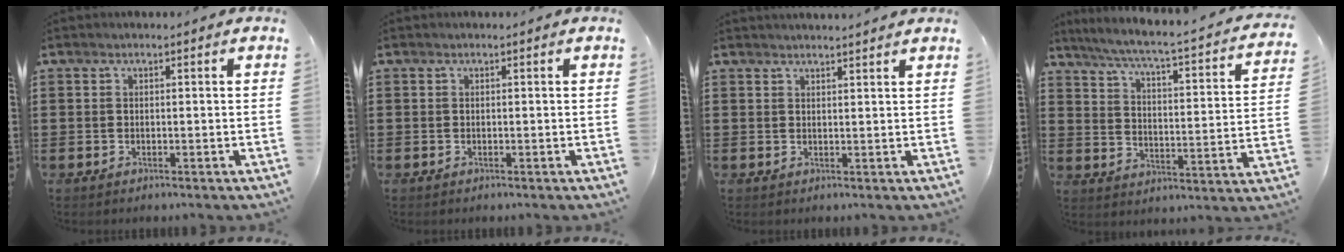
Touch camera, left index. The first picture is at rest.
{"total": 0.0}
{"total": 1.5, "force": [1.5, -0.1, 0.0], "torque": [-0.003, 0.000, 0.030]}
{"total": 4.3, "force": [3.7, -0.1, 2.3], "torque": [-0.065, -0.035, 0.050]}